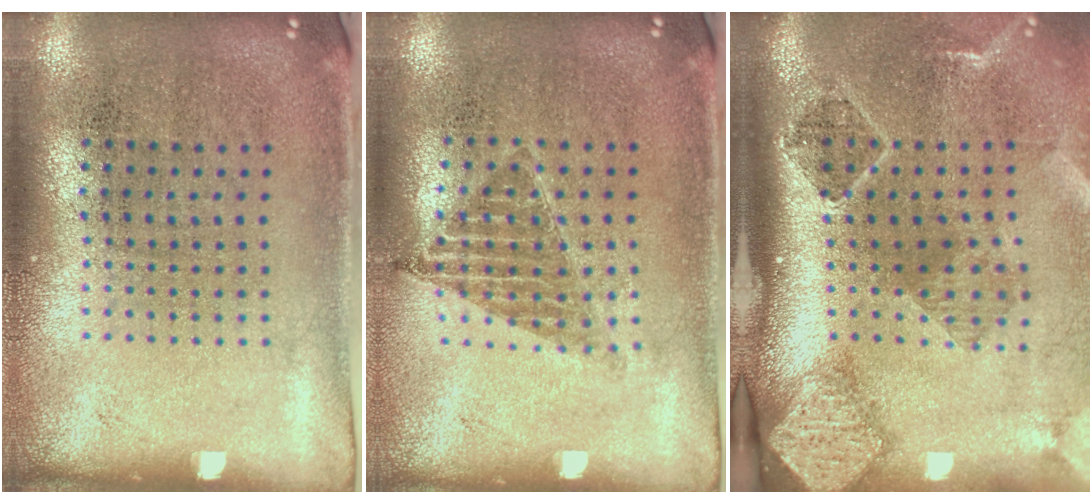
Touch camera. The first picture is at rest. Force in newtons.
{"total": 0.9, "press": 0.8, "slide": 0.4}
{"total": 2.9, "press": 1.9, "slide": 2.1}